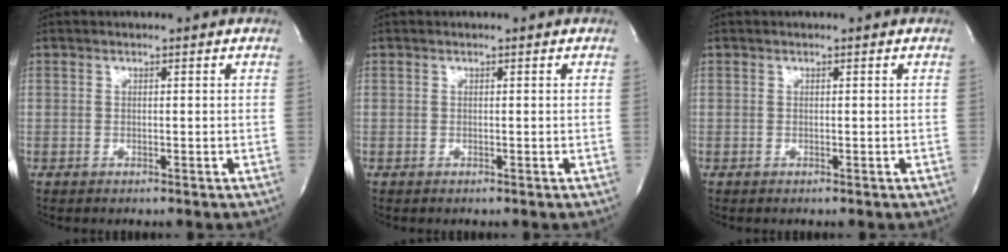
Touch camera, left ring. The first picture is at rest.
{"total": 0.0}
{"total": 0.0}